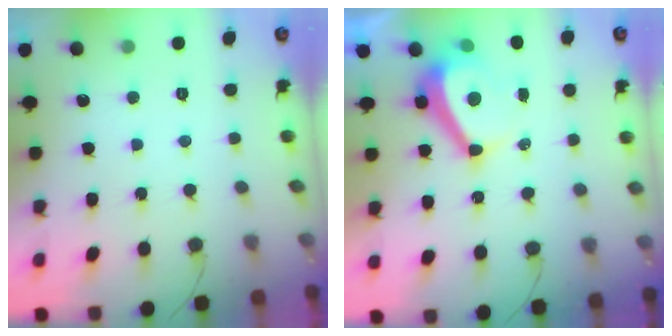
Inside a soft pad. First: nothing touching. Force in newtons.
{"total": 8.5, "press": 8.4, "slide": 0.7}